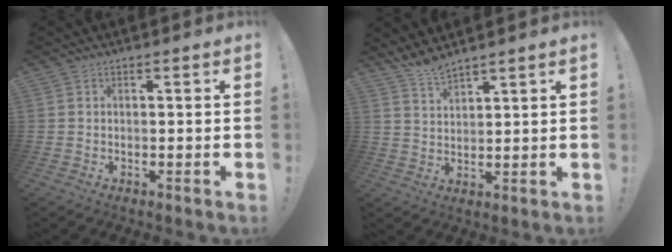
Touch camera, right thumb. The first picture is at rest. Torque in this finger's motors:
{"motor_torque": [0.15, 0.26, 0.20, 0.05, 0.00]}